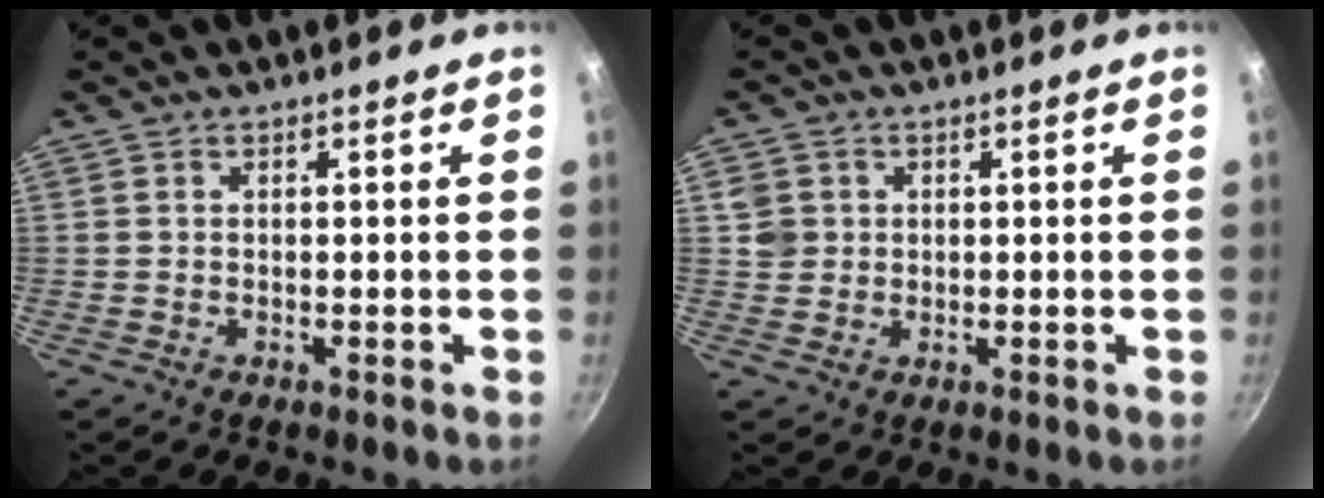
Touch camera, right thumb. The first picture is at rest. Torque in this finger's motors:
{"motor_torque": [0.22, 0.18, 0.74, 0.27, 0.02]}